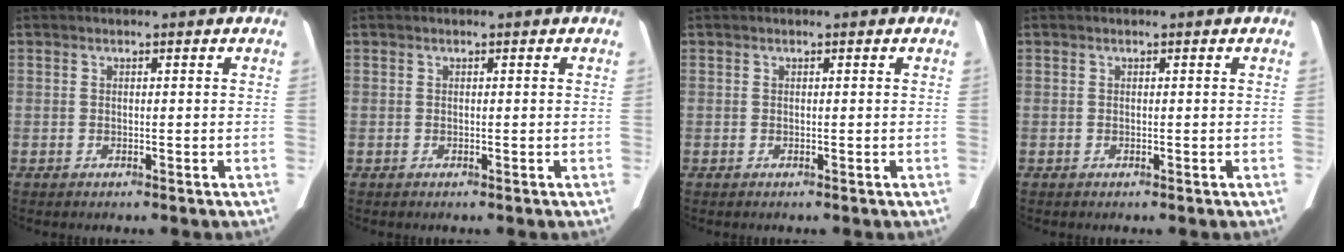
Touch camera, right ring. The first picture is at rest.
{"total": 0.0}
{"total": 0.0}
{"total": 0.0}